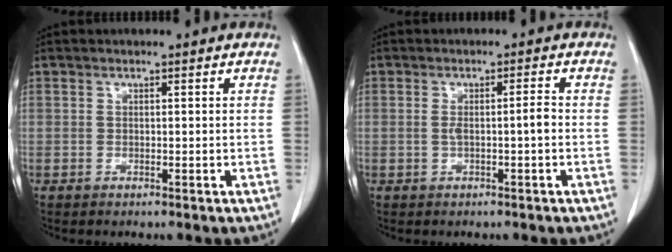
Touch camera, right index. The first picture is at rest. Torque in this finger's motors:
{"motor_torque": [0.22, -0.11, 0.00, 0.03]}